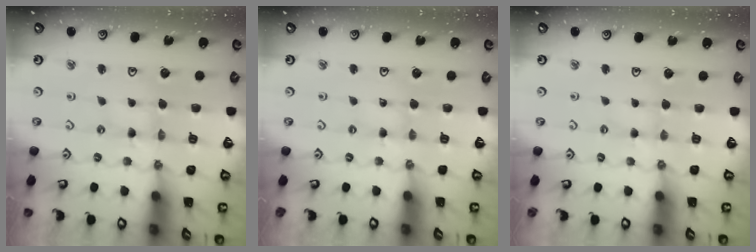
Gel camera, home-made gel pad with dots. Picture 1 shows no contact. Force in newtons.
{"total": 2.0, "press": 2.0, "slide": 0.3}
{"total": 2.2, "press": 2.2, "slide": 0.3}